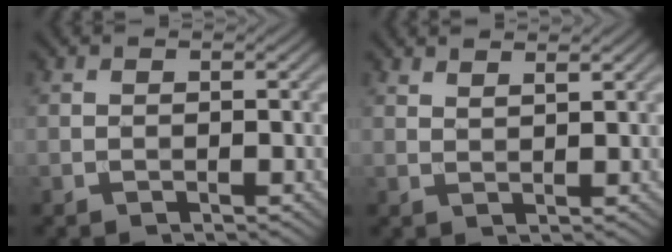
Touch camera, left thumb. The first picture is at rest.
{"total": 1.8, "force": [1.5, 0.2, 0.9], "torque": [-0.019, -0.004, 0.031]}